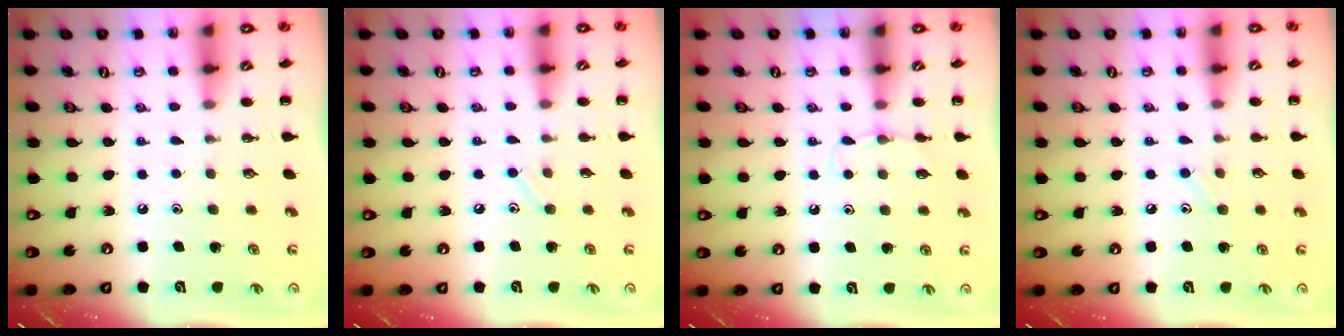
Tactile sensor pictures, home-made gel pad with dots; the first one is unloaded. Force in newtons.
{"total": 4.0, "press": 3.8, "slide": 1.2}
{"total": 5.3, "press": 5.1, "slide": 1.5}
{"total": 6.2, "press": 5.8, "slide": 2.0}